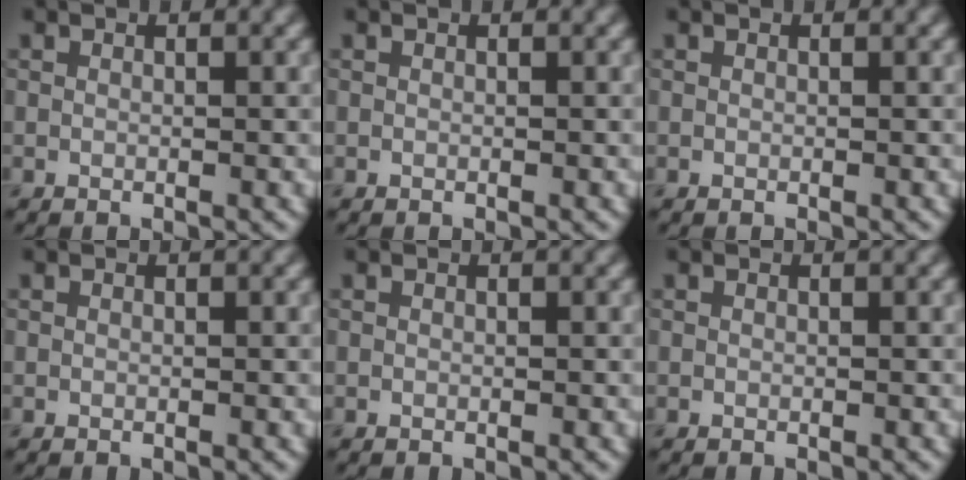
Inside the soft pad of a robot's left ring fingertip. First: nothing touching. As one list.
[{"total": 0.0}, {"total": 0.0}, {"total": 0.0}, {"total": 0.0}, {"total": 0.0}]